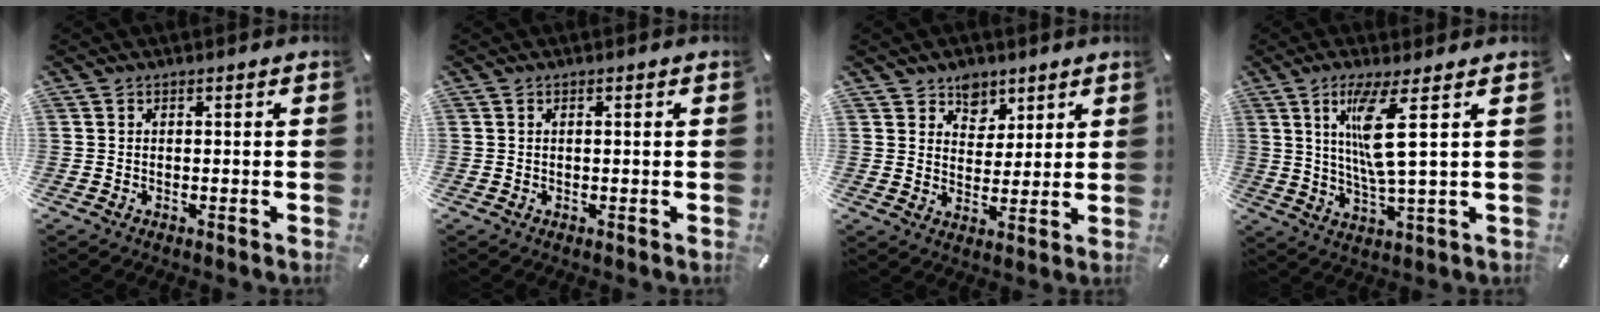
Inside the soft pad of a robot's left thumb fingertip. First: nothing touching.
{"total": 0.7, "force": [0.2, 0.1, 0.6], "torque": [-0.013, 0.002, 0.002]}
{"total": 6.5, "force": [4.6, 4.5, 0.1], "torque": [0.012, -0.032, 0.081]}
{"total": 12.1, "force": [3.9, 1.1, 11.5], "torque": [-0.230, -0.009, 0.058]}